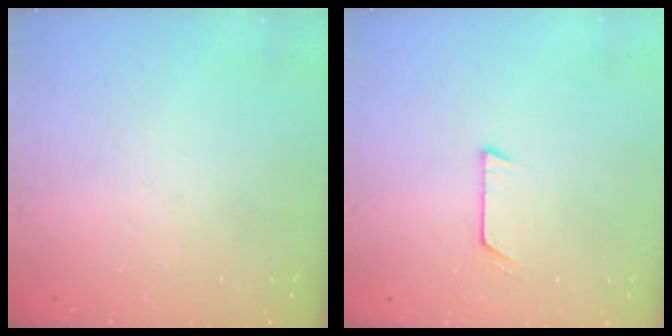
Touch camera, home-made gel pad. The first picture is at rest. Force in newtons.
{"total": 5.9, "press": 5.9, "slide": 0.5}